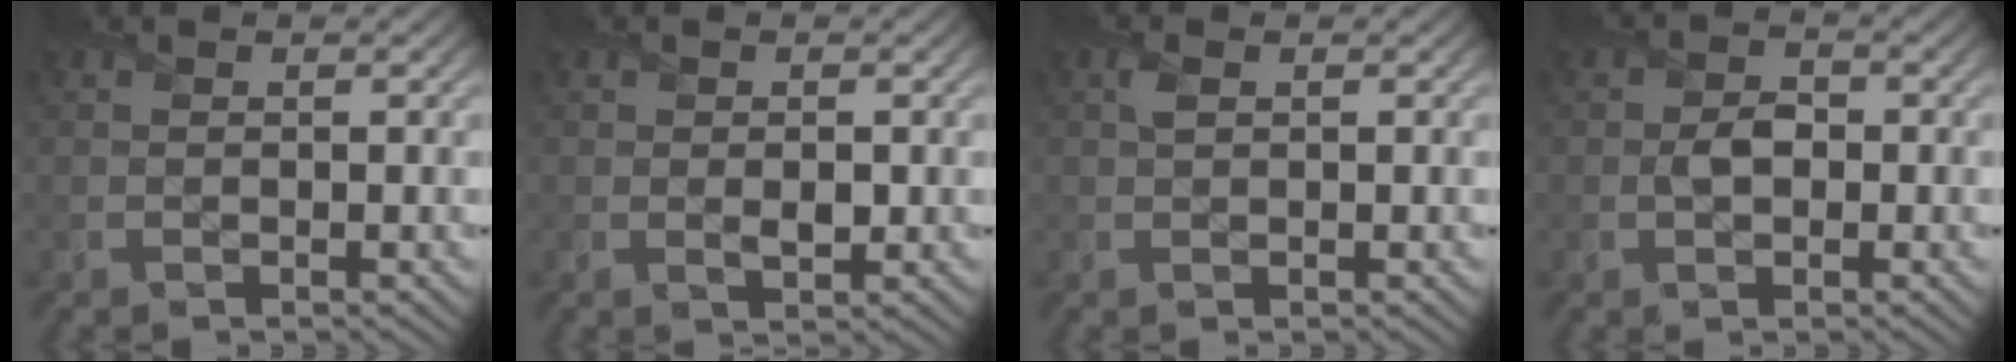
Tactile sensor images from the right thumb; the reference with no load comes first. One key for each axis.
{"total": 1.3, "fx": -0.1, "fy": 0.9, "fz": 1.0, "tx": -0.012, "ty": -0.008, "tz": 0.002}
{"total": 1.1, "fx": 0.4, "fy": 0.7, "fz": 0.9, "tx": -0.022, "ty": 0.001, "tz": 0.008}
{"total": 2.3, "fx": -0.3, "fy": 1.8, "fz": 1.4, "tx": -0.027, "ty": -0.005, "tz": -0.007}